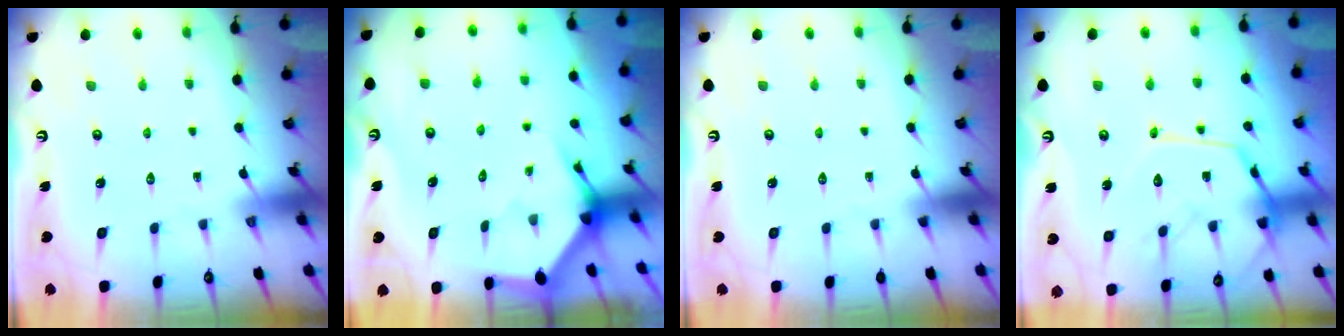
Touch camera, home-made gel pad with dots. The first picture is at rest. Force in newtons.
{"total": 3.6, "press": 3.6, "slide": 0.1}
{"total": 0.0}
{"total": 14.3, "press": 14.3, "slide": 1.1}